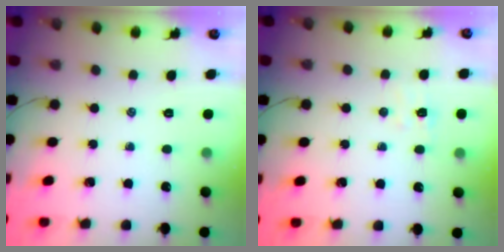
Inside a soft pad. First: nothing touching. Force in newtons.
{"total": 4.4, "press": 4.3, "slide": 0.9}